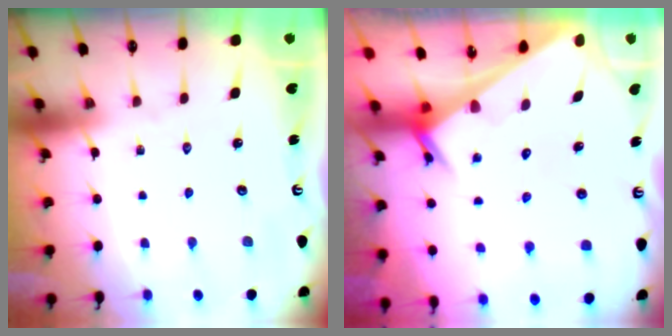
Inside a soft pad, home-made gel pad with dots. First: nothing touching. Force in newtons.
{"total": 3.0, "press": 3.0, "slide": 0.3}